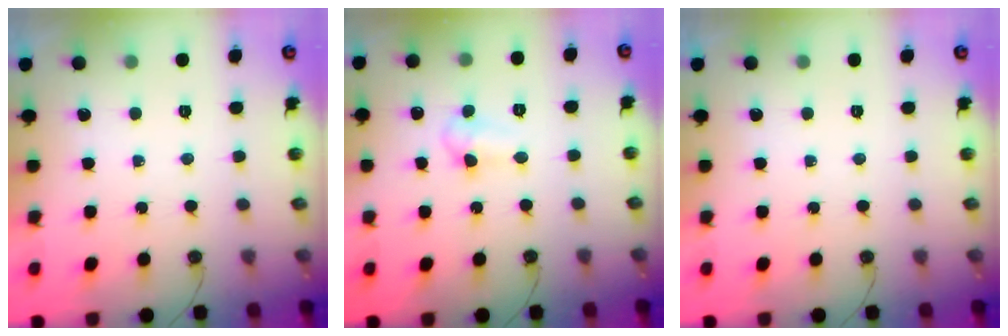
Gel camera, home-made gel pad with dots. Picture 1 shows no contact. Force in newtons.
{"total": 4.6, "press": 3.6, "slide": 2.9}
{"total": 0.0}